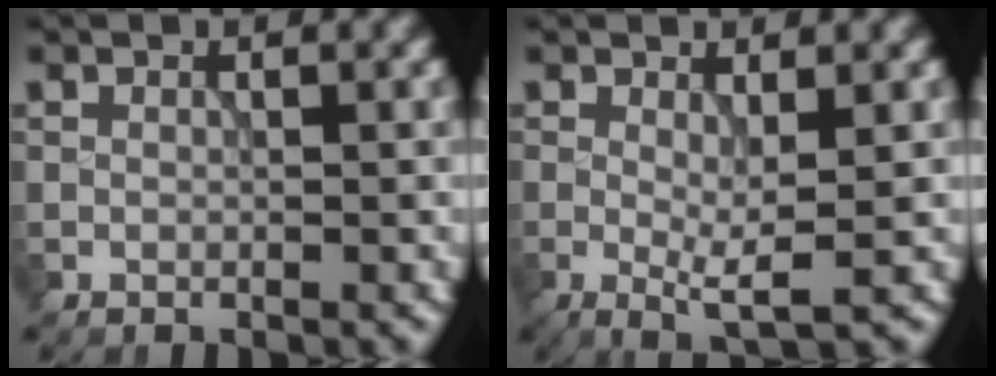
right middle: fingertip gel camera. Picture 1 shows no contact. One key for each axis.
{"total": 2.9, "fx": -0.1, "fy": 0.4, "fz": 2.9, "tx": -0.056, "ty": -0.012, "tz": -0.002}